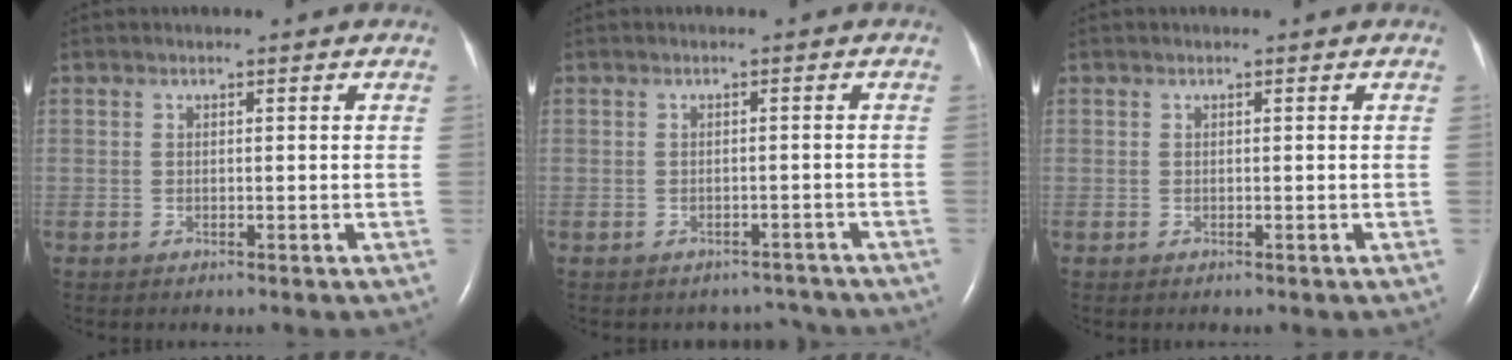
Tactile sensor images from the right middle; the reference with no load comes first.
{"total": 3.1, "force": [-2.8, 1.3, -0.5], "torque": [0.012, 0.011, -0.035]}
{"total": 0.0}